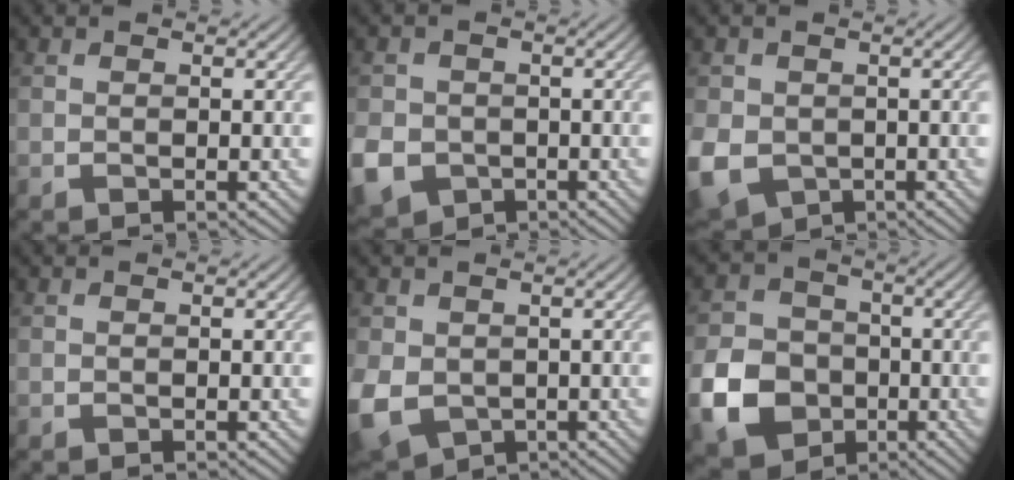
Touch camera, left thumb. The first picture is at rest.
{"total": 7.0, "force": [-2.5, 5.8, 3.0], "torque": [-0.092, -0.026, -0.051]}
{"total": 7.4, "force": [-1.6, 6.1, 4.0], "torque": [-0.121, -0.029, -0.026]}
{"total": 0.0}
{"total": 7.3, "force": [-0.9, 5.8, 4.3], "torque": [-0.133, -0.025, -0.014]}
{"total": 9.3, "force": [-3.1, 7.5, 4.5], "torque": [-0.114, -0.018, -0.071]}